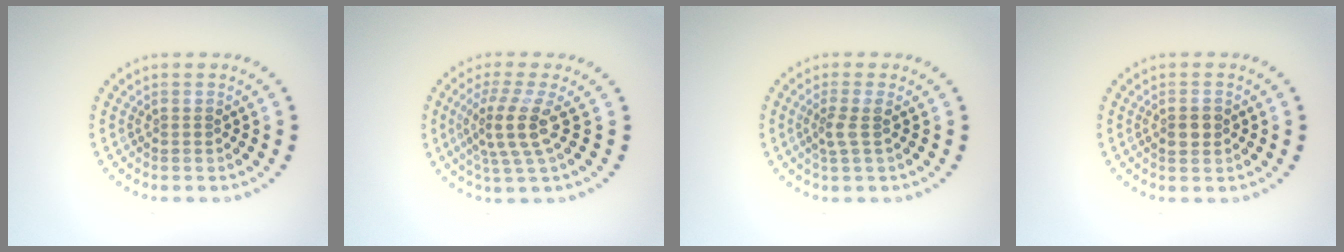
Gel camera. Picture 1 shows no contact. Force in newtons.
{"total": 3.7, "press": 2.8, "slide": 2.4}
{"total": 1.7, "press": 1.4, "slide": 1.1}
{"total": 2.1, "press": 2.1, "slide": 0.1}